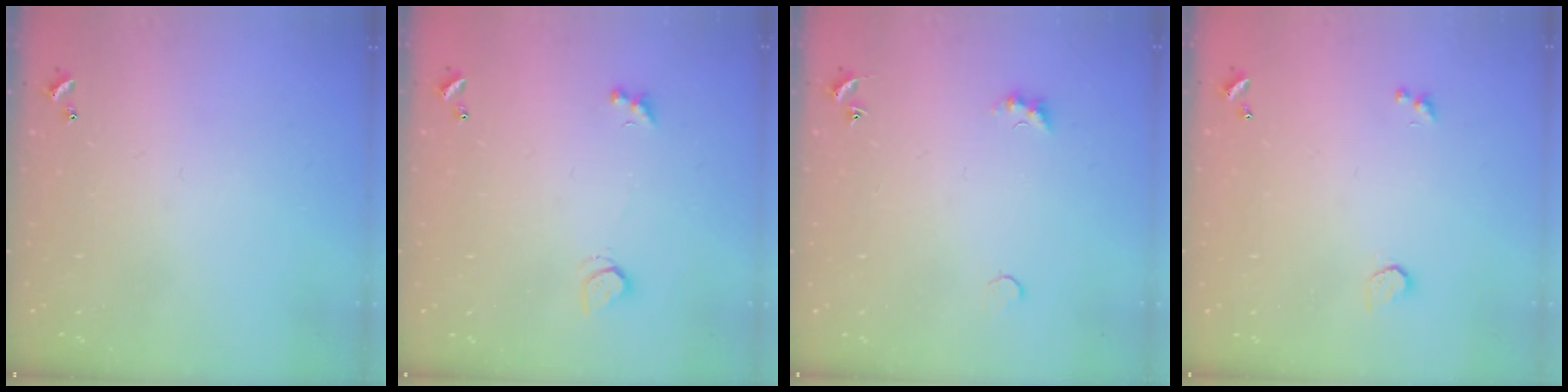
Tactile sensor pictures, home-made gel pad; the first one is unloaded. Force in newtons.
{"total": 1.8, "press": 1.8, "slide": 0.5}
{"total": 1.9, "press": 1.9, "slide": 0.5}
{"total": 1.0, "press": 0.7, "slide": 0.7}